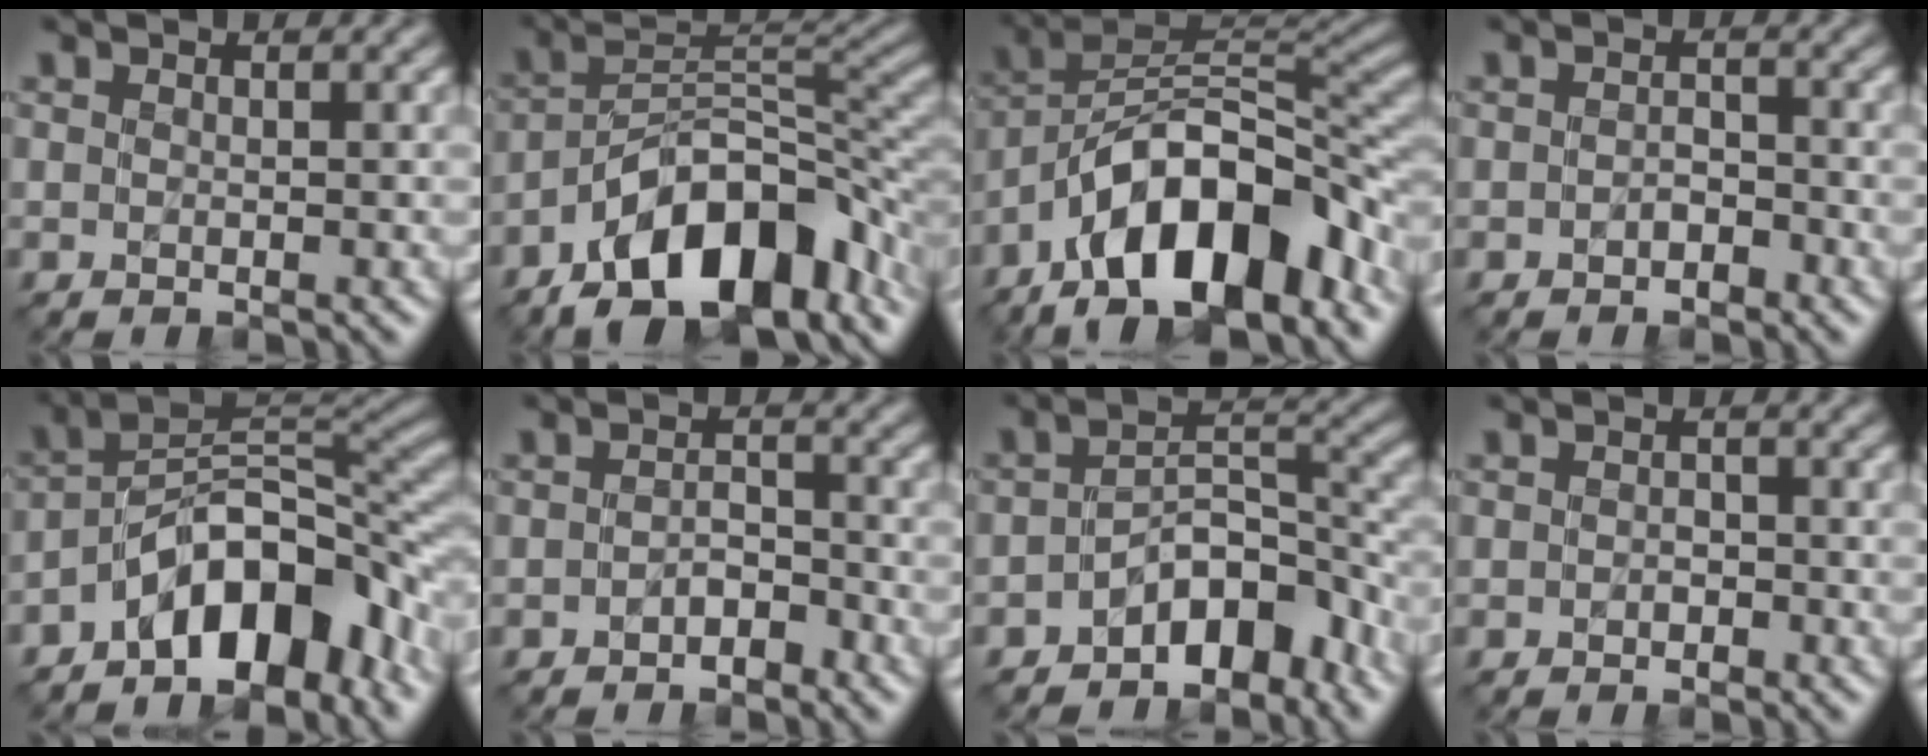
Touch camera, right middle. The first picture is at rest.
{"total": 12.3, "force": [-7.4, 5.0, 8.3], "torque": [-0.127, 0.006, -0.139]}
{"total": 13.7, "force": [-7.8, 5.9, 9.5], "torque": [-0.146, 0.022, -0.148]}
{"total": 1.3, "force": [-0.7, 0.8, 0.7], "torque": [-0.012, 0.005, -0.016]}
{"total": 9.6, "force": [-5.3, 3.9, 7.0], "torque": [-0.090, 0.021, -0.103]}
{"total": 1.8, "force": [-1.1, 1.0, 1.1], "torque": [-0.018, 0.008, -0.022]}
{"total": 6.0, "force": [-3.6, 2.9, 3.8], "torque": [-0.046, 0.010, -0.069]}
{"total": 0.9, "force": [-0.3, 0.7, 0.5], "torque": [-0.008, 0.001, -0.007]}